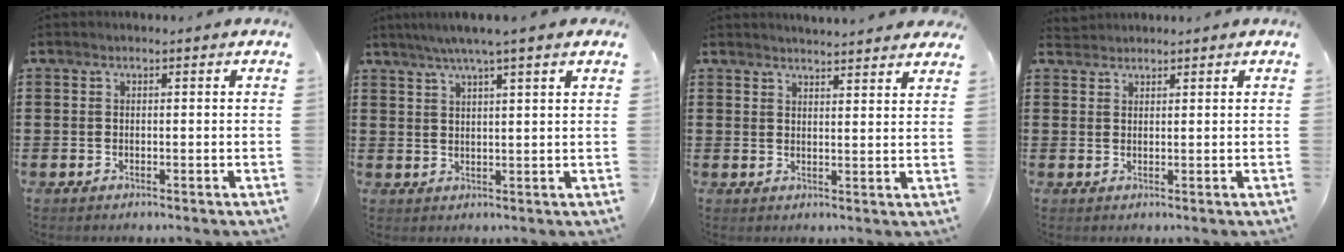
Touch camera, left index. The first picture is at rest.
{"total": 4.2, "force": [3.1, -0.4, 2.8], "torque": [-0.061, -0.003, 0.053]}
{"total": 2.7, "force": [2.7, -0.2, 0.1], "torque": [-0.011, -0.012, 0.049]}
{"total": 1.5, "force": [1.5, 0.3, -0.1], "torque": [-0.003, 0.002, 0.030]}